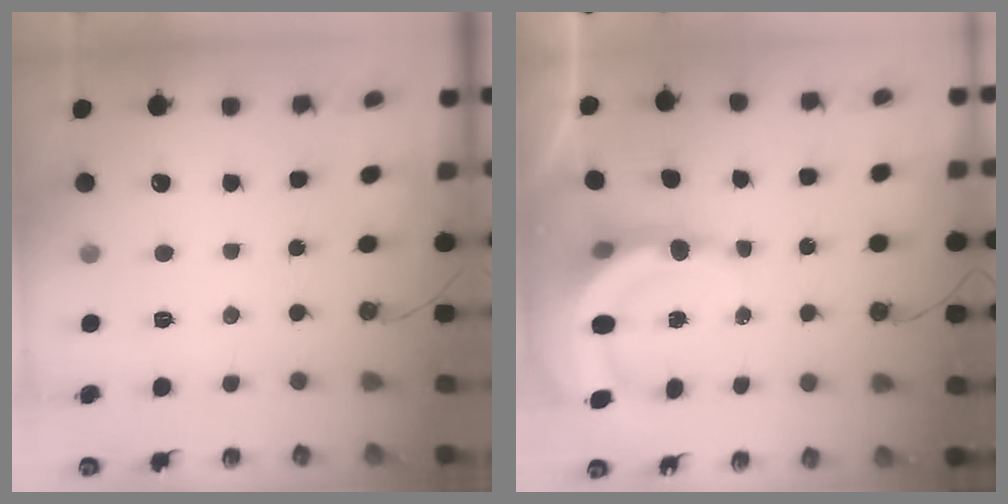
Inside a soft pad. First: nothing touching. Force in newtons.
{"total": 8.0, "press": 7.8, "slide": 2.0}